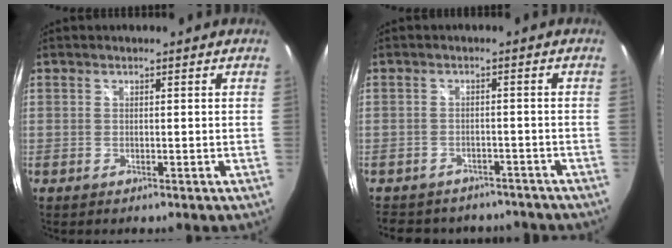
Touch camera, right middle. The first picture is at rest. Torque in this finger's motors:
{"motor_torque": [1.06, -1.08, 0.09, 0.05]}